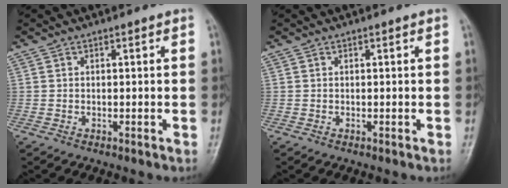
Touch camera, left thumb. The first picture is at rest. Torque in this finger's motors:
{"motor_torque": [0.00, 0.00, -0.02, -0.01, 0.00]}